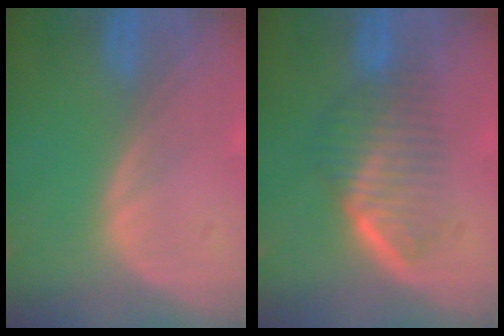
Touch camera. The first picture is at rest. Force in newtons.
{"total": 6.6, "press": 5.9, "slide": 3.1}